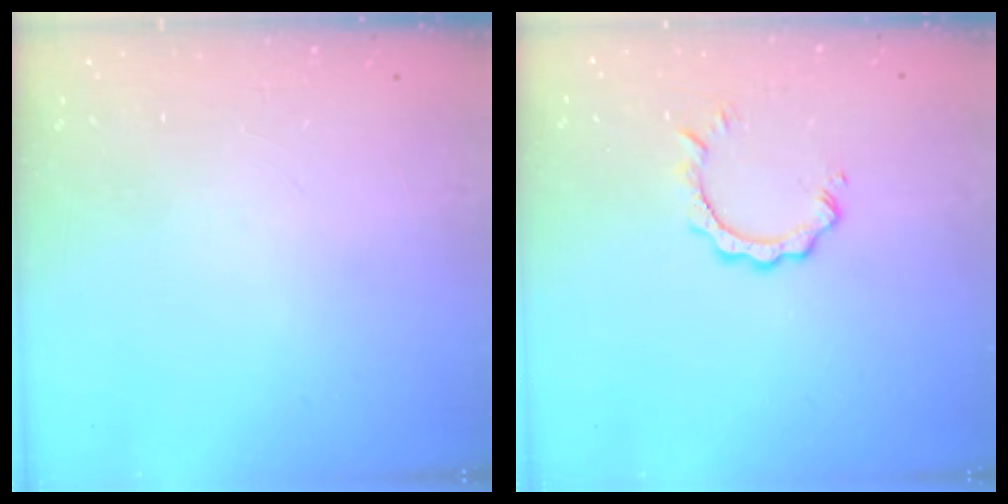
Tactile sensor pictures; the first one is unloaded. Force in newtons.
{"total": 4.5, "press": 4.5, "slide": 0.3}